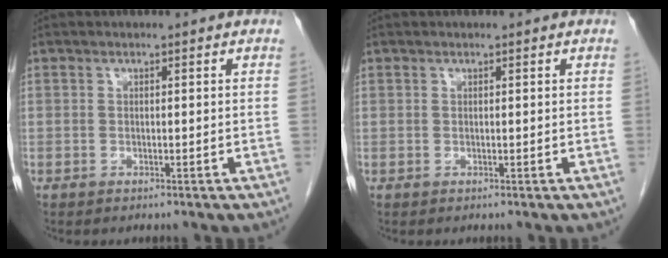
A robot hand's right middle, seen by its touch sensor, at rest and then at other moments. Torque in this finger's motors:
{"motor_torque": [-0.02, 0.00, 0.00, 0.00]}